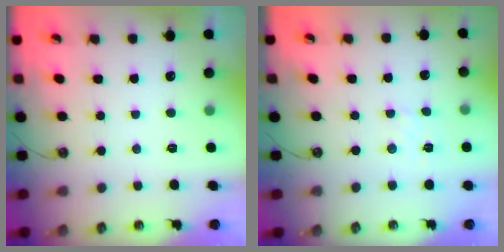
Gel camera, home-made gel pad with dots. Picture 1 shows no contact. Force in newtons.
{"total": 2.5, "press": 2.5, "slide": 0.4}